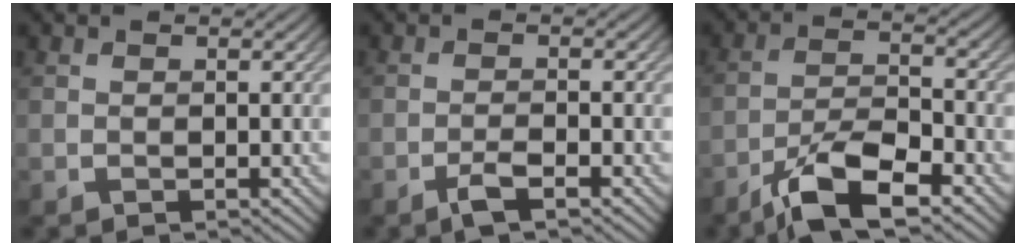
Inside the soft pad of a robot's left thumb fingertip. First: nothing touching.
{"total": 2.5, "force": [-1.7, 0.4, 1.9], "torque": [-0.038, 0.005, -0.035]}
{"total": 9.2, "force": [-6.0, 2.6, 6.4], "torque": [-0.120, -0.001, -0.115]}